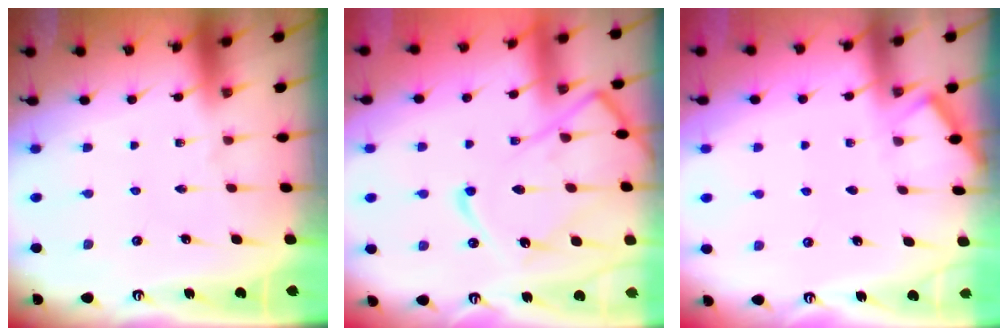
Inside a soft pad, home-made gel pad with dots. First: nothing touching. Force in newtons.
{"total": 13.9, "press": 13.9, "slide": 0.9}
{"total": 2.7, "press": 2.6, "slide": 0.3}